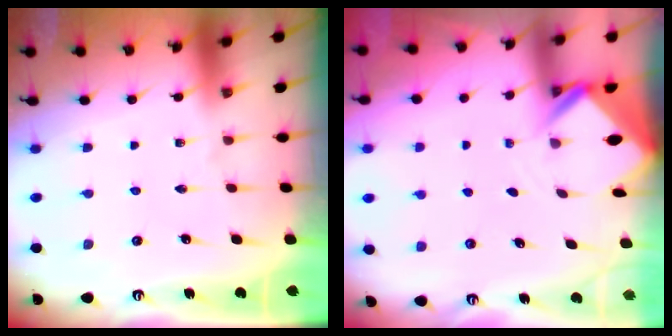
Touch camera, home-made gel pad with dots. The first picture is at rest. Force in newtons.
{"total": 2.6, "press": 2.6, "slide": 0.1}